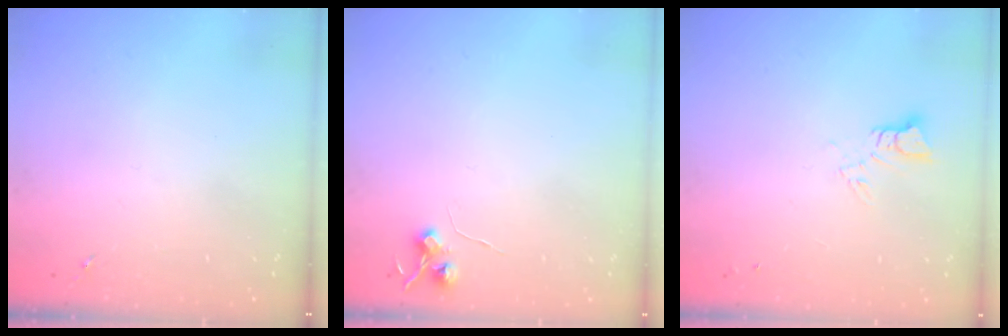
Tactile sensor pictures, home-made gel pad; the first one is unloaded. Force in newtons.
{"total": 5.8, "press": 5.8, "slide": 0.7}
{"total": 3.4, "press": 3.4, "slide": 0.2}